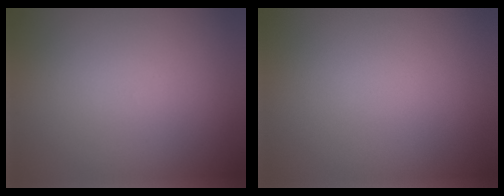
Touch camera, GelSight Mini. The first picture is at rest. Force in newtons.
{"total": 0.0}